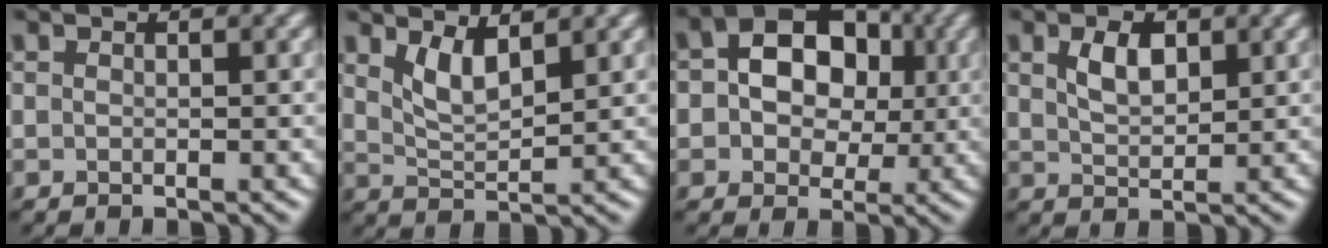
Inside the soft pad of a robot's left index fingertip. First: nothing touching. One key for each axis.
{"total": 2.9, "fx": 1.9, "fy": 0.8, "fz": 2.1, "tx": -0.044, "ty": -0.011, "tz": 0.041}
{"total": 10.1, "fx": 1.7, "fy": 7.6, "fz": 6.4, "tx": -0.076, "ty": 0.041, "tz": 0.005}
{"total": 2.9, "fx": 1.3, "fy": 1.5, "fz": 2.1, "tx": -0.045, "ty": 0.001, "tz": 0.027}